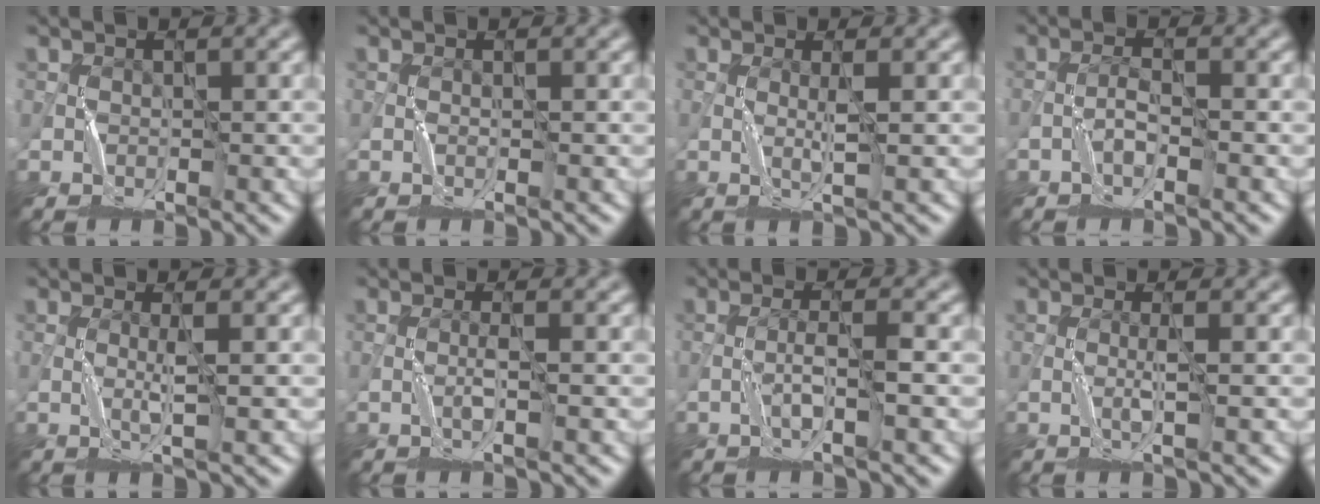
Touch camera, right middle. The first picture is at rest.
{"total": 0.0}
{"total": 1.1, "force": [0.4, -0.9, 0.4], "torque": [-0.018, 0.000, 0.005]}
{"total": 1.0, "force": [-0.8, -0.6, 0.1], "torque": [-0.009, 0.005, -0.018]}
{"total": 1.1, "force": [0.3, -1.0, 0.6], "torque": [-0.021, -0.001, 0.003]}
{"total": 1.0, "force": [-0.2, -1.0, 0.1], "torque": [-0.010, 0.002, -0.007]}
{"total": 1.6, "force": [-0.8, -0.8, 1.2], "torque": [-0.027, 0.007, -0.020]}
{"total": 1.1, "force": [0.0, -1.0, 0.4], "torque": [-0.017, 0.001, -0.002]}